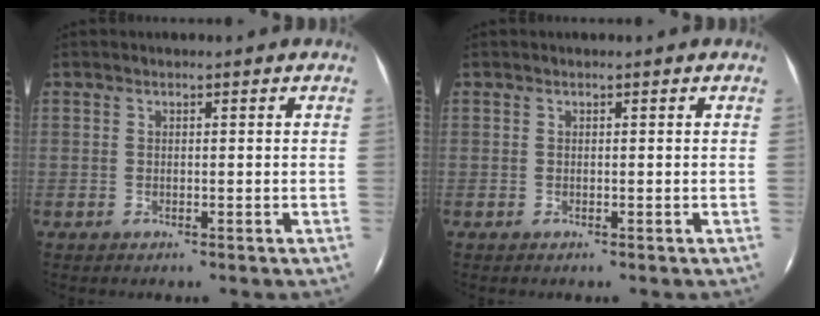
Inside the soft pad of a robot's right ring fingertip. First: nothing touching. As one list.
[{"total": 0.0}]